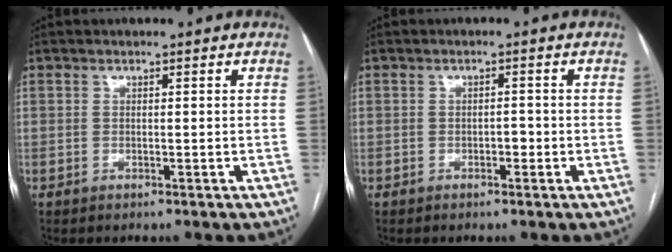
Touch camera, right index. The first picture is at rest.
{"total": 1.3, "force": [-0.5, 0.7, 1.0], "torque": [-0.013, 0.003, -0.008]}